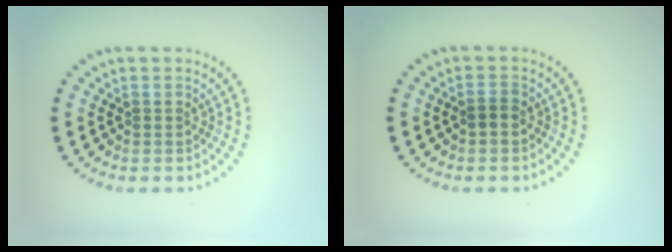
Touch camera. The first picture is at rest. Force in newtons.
{"total": 0.8, "press": 0.8, "slide": 0.3}